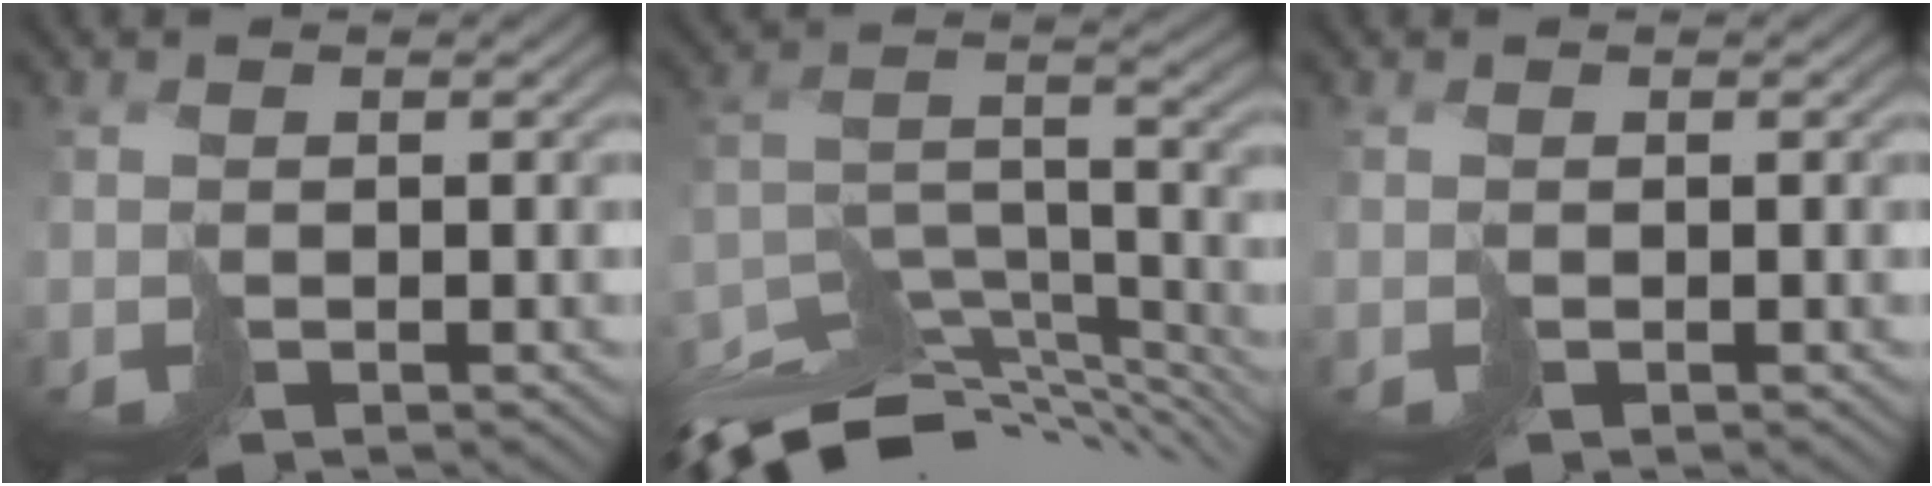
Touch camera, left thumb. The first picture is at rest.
{"total": 14.0, "force": [-11.1, 4.5, 7.3], "torque": [-0.160, -0.003, -0.183]}
{"total": 0.0}